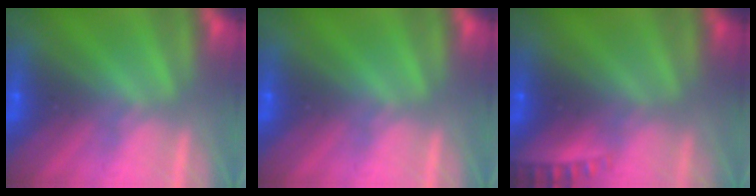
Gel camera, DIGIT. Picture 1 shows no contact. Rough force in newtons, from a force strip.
{"total": 0.0}
{"total": 2.3}